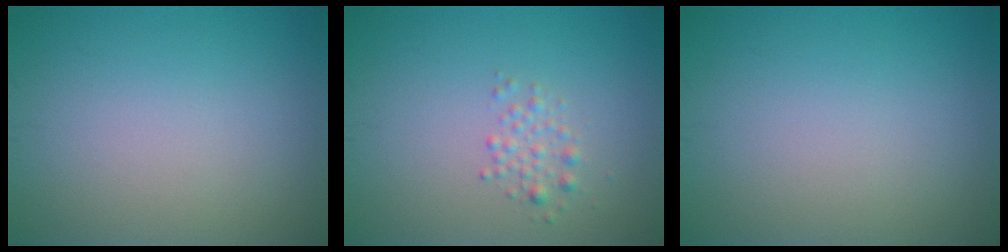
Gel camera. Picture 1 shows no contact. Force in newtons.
{"total": 1.4, "press": 1.4, "slide": 0.0}
{"total": 0.0}